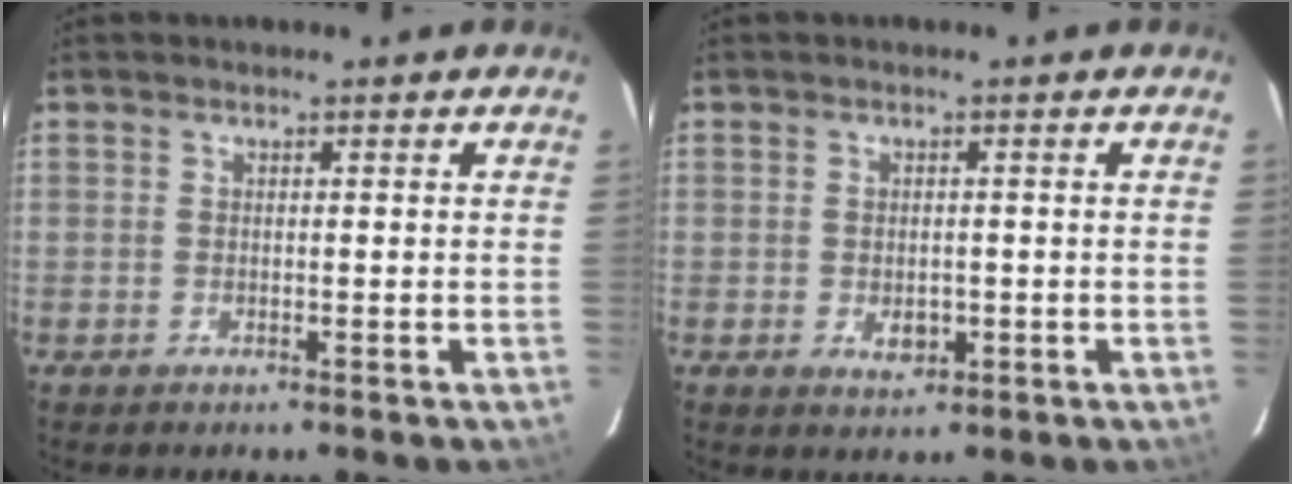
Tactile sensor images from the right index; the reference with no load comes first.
{"total": 3.0, "force": [-0.8, 2.2, 2.0], "torque": [-0.034, -0.004, -0.008]}